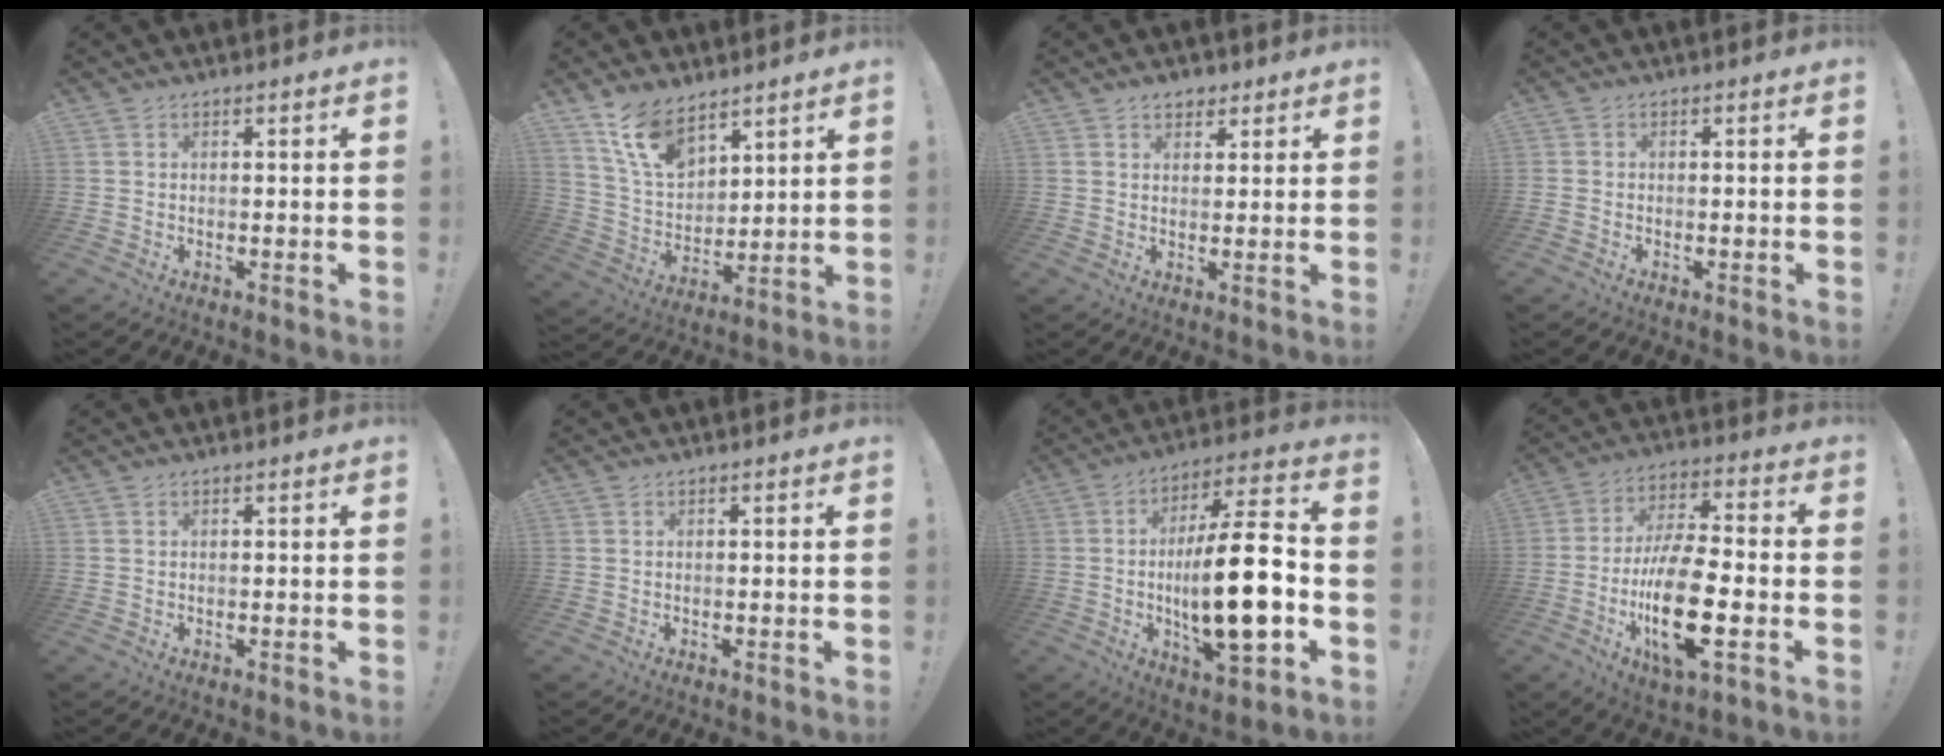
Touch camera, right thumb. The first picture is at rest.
{"total": 13.0, "force": [9.6, 6.4, 6.0], "torque": [-0.127, -0.051, 0.185]}
{"total": 3.7, "force": [2.3, 2.6, 1.1], "torque": [-0.005, -0.009, 0.040]}
{"total": 0.8, "force": [-0.6, 0.1, 0.4], "torque": [-0.008, 0.000, -0.010]}
{"total": 0.0}
{"total": 0.0}
{"total": 21.7, "force": [-2.8, 6.1, 20.6], "torque": [-0.352, 0.001, -0.051]}
{"total": 19.1, "force": [-5.6, 6.9, 16.9], "torque": [-0.319, 0.016, -0.091]}